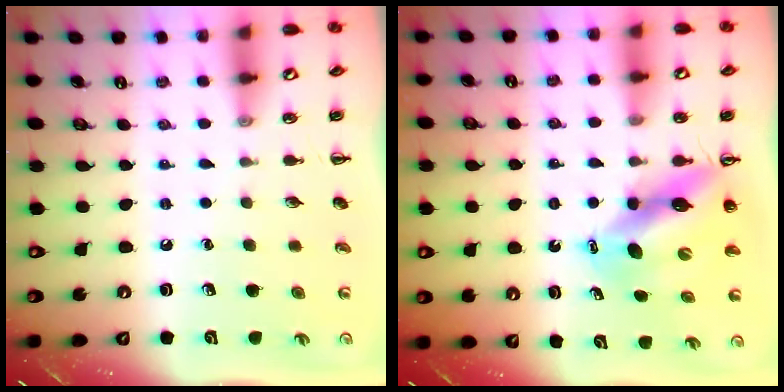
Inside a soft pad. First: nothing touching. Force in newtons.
{"total": 10.6, "press": 10.1, "slide": 3.1}